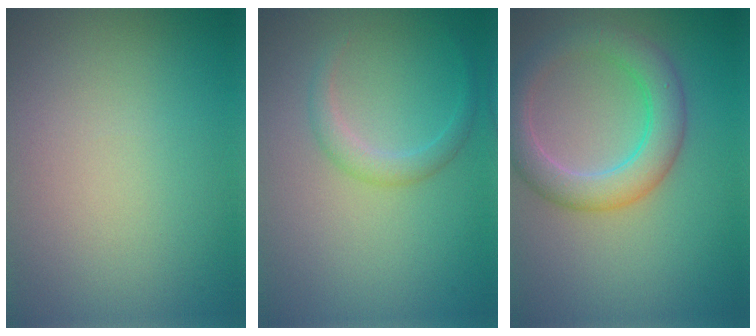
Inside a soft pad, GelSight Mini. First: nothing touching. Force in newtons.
{"total": 1.8, "press": 1.8, "slide": 0.1}
{"total": 4.9, "press": 4.9, "slide": 0.3}